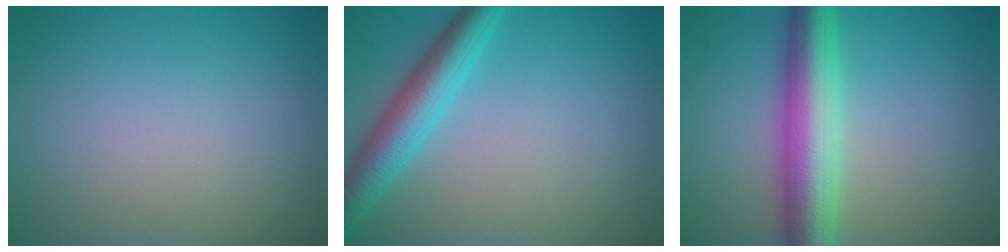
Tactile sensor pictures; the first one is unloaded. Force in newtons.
{"total": 4.8, "press": 4.8, "slide": 0.1}
{"total": 7.5, "press": 7.5, "slide": 0.1}